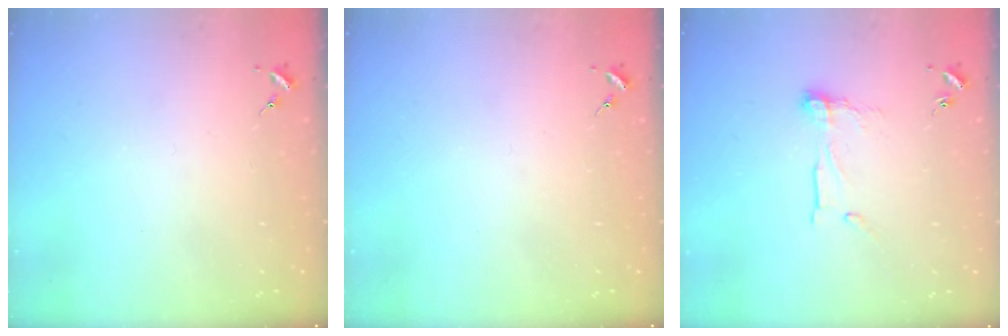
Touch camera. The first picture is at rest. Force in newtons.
{"total": 0.0}
{"total": 8.8, "press": 8.7, "slide": 0.7}